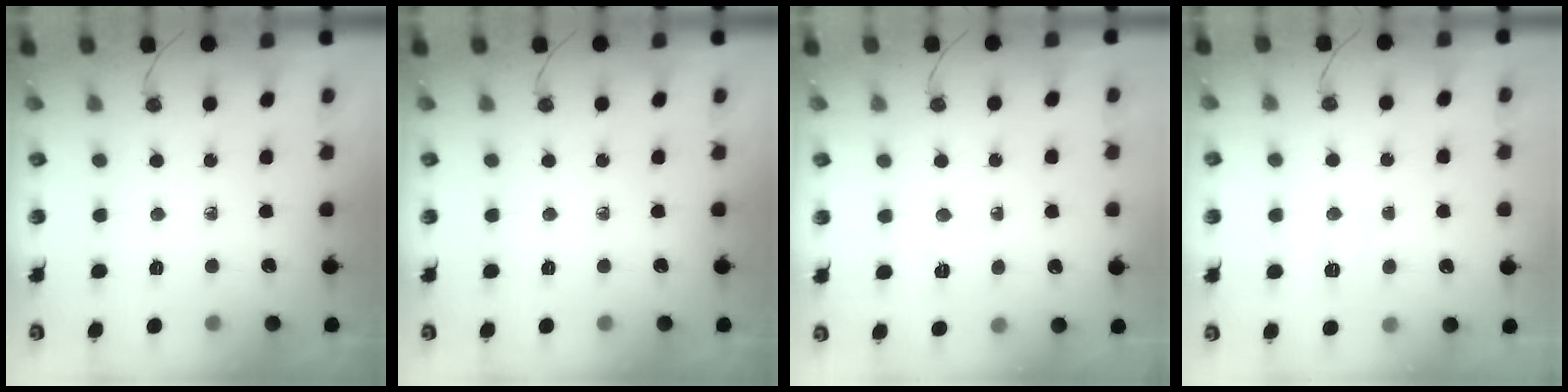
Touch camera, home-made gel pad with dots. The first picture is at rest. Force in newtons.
{"total": 0.0}
{"total": 3.0, "press": 3.0, "slide": 0.5}
{"total": 5.1, "press": 5.1, "slide": 0.6}